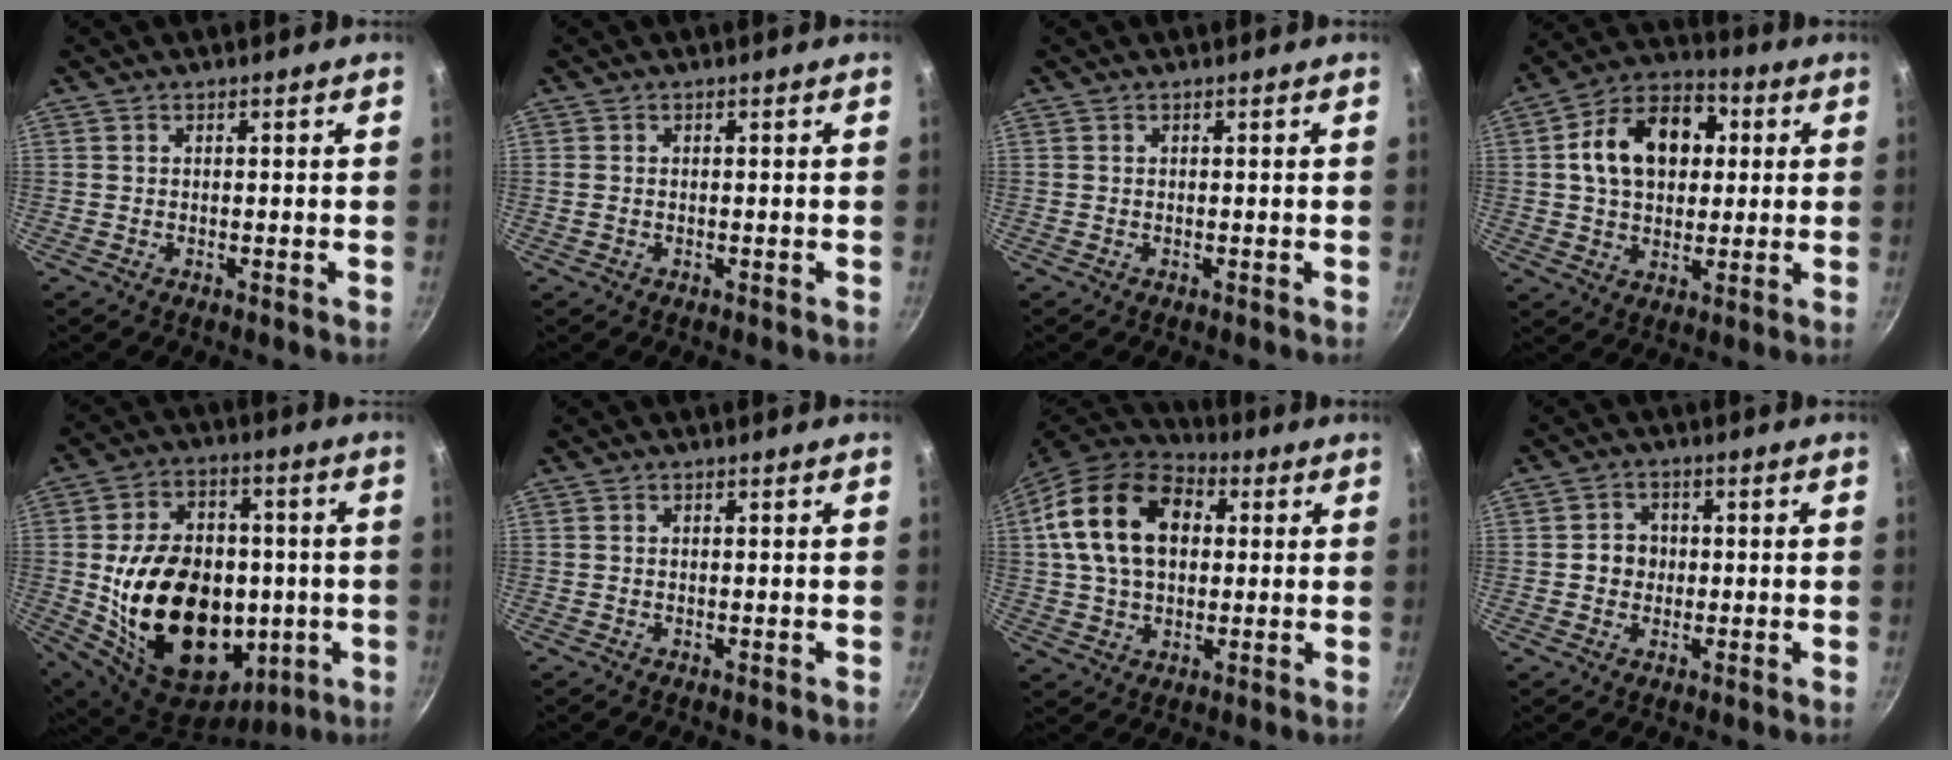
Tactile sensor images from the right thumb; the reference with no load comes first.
{"total": 0.8, "force": [-0.1, 0.6, 0.5], "torque": [-0.010, 0.002, -0.001]}
{"total": 0.0}
{"total": 16.2, "force": [3.0, 11.6, 10.9], "torque": [-0.148, 0.023, 0.034]}
{"total": 27.7, "force": [-2.4, 19.4, 19.6], "torque": [-0.314, 0.020, -0.016]}
{"total": 0.0}
{"total": 18.3, "force": [3.9, 12.5, 12.8], "torque": [-0.207, 0.016, 0.056]}
{"total": 4.0, "force": [-0.1, 3.6, 1.6], "torque": [0.000, 0.007, -0.007]}